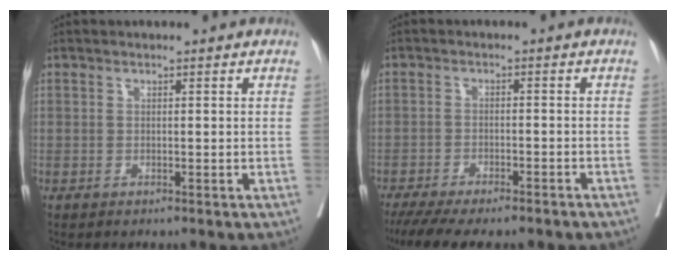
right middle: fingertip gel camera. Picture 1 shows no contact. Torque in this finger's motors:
{"motor_torque": [1.07, -1.07, 0.28, 0.09]}